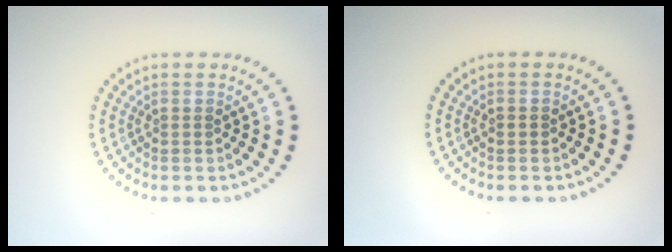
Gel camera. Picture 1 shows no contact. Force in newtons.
{"total": 0.7, "press": 0.7, "slide": 0.1}